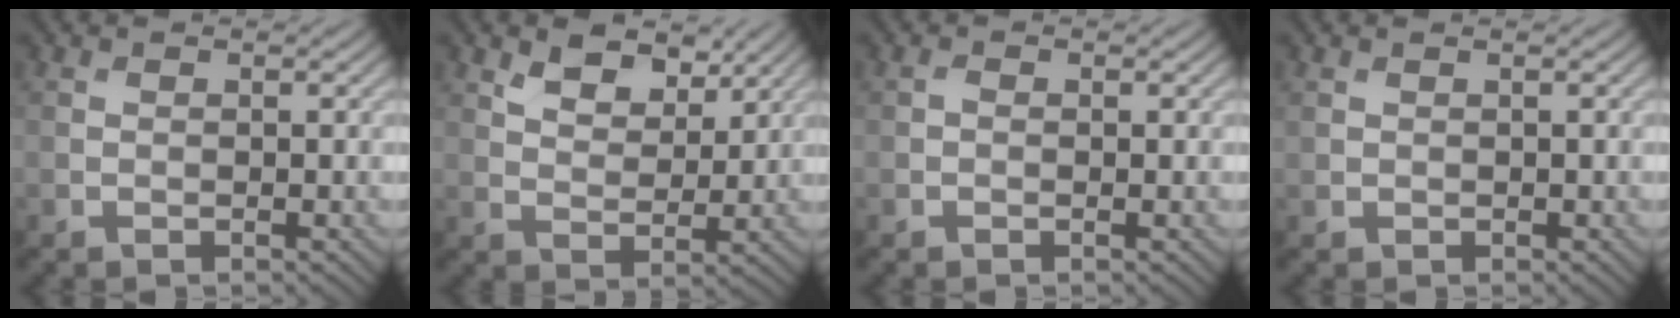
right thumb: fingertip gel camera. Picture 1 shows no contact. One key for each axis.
{"total": 5.6, "fx": 3.7, "fy": 2.8, "fz": 3.1, "tx": -0.064, "ty": -0.005, "tz": 0.067}
{"total": 0.6, "fx": 0.0, "fy": 0.3, "fz": 0.5, "tx": -0.008, "ty": -0.001, "tz": -0.002}
{"total": 0.5, "fx": 0.5, "fy": 0.2, "fz": 0.2, "tx": -0.009, "ty": 0.001, "tz": 0.012}